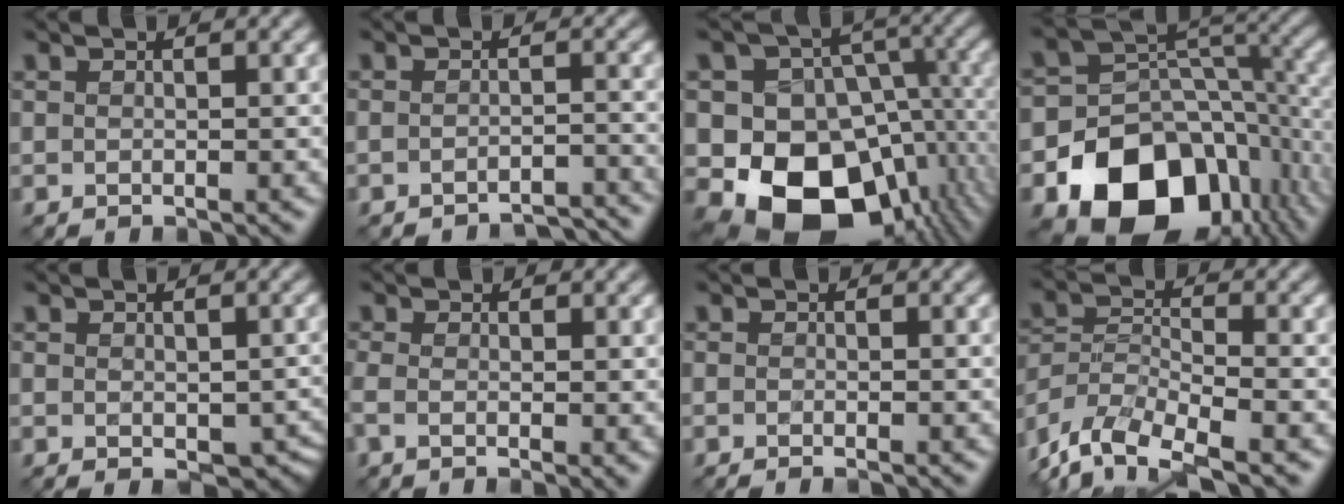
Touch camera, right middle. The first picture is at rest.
{"total": 3.2, "force": [-3.1, 0.3, 0.7], "torque": [-0.003, 0.006, -0.039]}
{"total": 15.1, "force": [-5.0, 11.7, 8.1], "torque": [-0.108, -0.004, -0.086]}
{"total": 15.2, "force": [-7.7, 10.7, 7.7], "torque": [-0.147, -0.023, -0.124]}
{"total": 5.4, "force": [-1.7, 3.0, 4.2], "torque": [-0.062, -0.027, -0.011]}
{"total": 3.0, "force": [-0.4, 0.9, 2.8], "torque": [-0.045, -0.006, -0.015]}
{"total": 1.5, "force": [-0.8, 0.5, 1.2], "torque": [-0.005, -0.008, -0.018]}
{"total": 9.0, "force": [-7.0, 3.1, 4.8], "torque": [-0.092, -0.012, -0.131]}